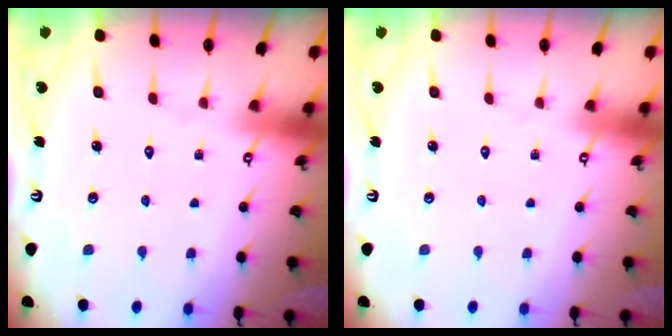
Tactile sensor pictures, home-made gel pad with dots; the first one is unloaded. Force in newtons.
{"total": 0.0}